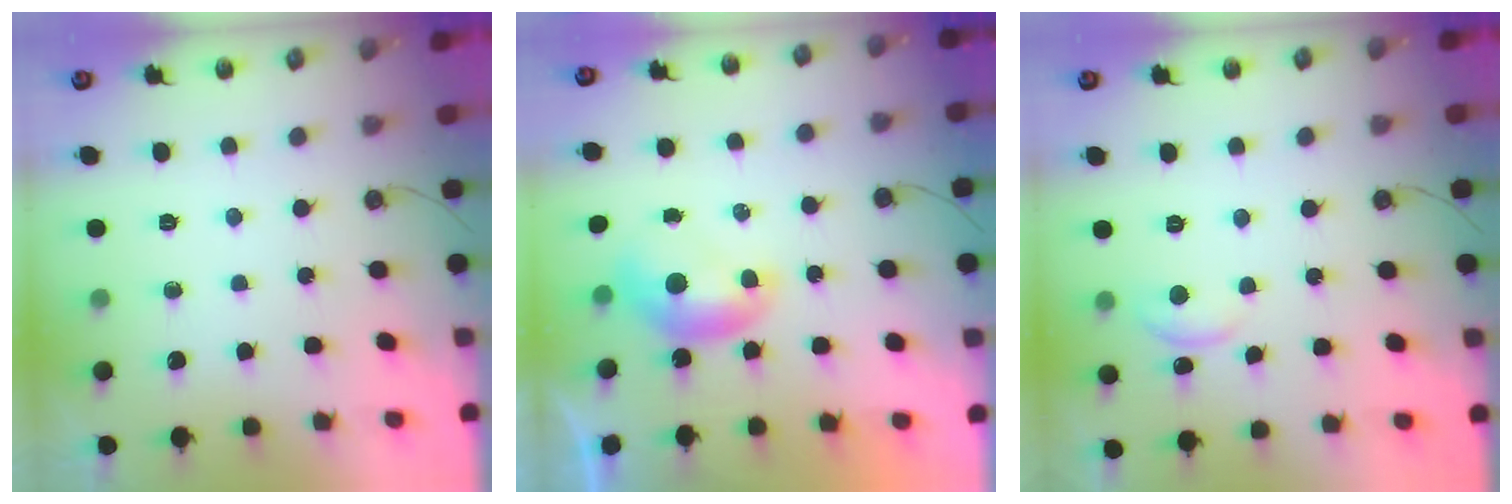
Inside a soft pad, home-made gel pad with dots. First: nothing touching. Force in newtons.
{"total": 0.0}
{"total": 0.7, "press": 0.5, "slide": 0.4}